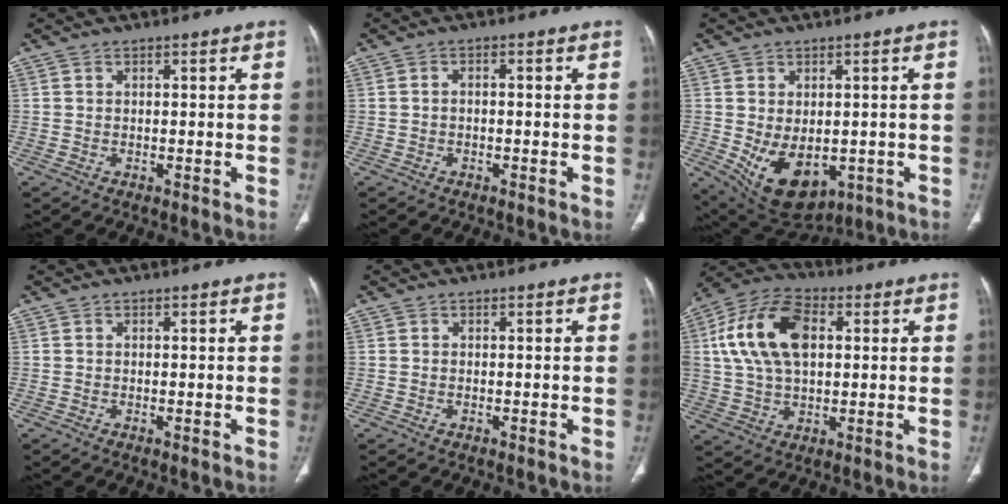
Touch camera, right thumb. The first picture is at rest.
{"total": 1.1, "force": [-0.4, 0.7, 0.7], "torque": [-0.012, 0.006, -0.009]}
{"total": 11.6, "force": [-2.4, 7.5, 8.5], "torque": [-0.122, -0.009, -0.009]}
{"total": 0.0}
{"total": 0.0}
{"total": 16.6, "force": [3.4, 10.0, 12.9], "torque": [-0.241, 0.016, 0.060]}